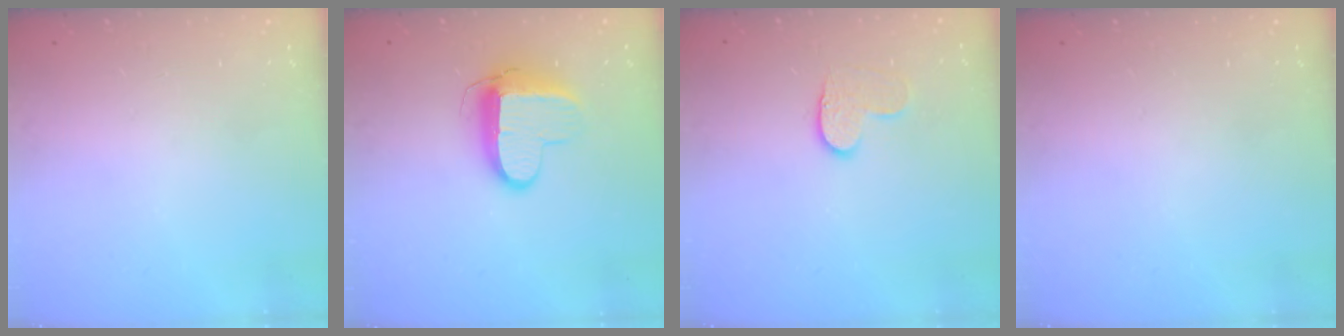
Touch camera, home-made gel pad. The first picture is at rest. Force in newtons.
{"total": 10.8, "press": 10.8, "slide": 0.9}
{"total": 6.9, "press": 6.8, "slide": 0.6}
{"total": 0.0}